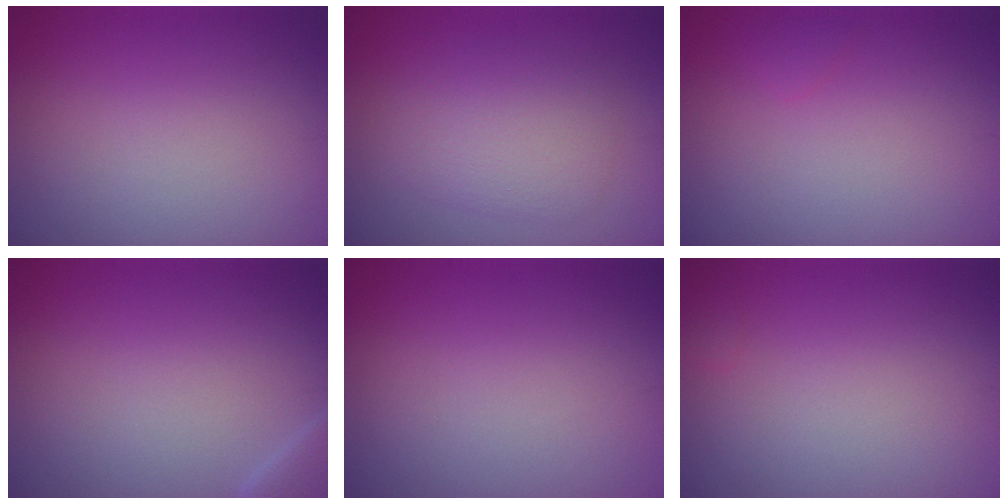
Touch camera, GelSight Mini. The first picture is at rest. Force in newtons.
{"total": 3.6, "press": 3.6, "slide": 0.2}
{"total": 0.6, "press": 0.6, "slide": 0.0}
{"total": 1.9, "press": 1.9, "slide": 0.2}
{"total": 0.0}
{"total": 0.7, "press": 0.7, "slide": 0.0}